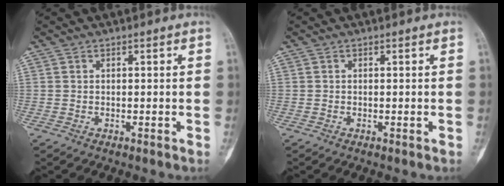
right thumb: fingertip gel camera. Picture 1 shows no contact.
{"total": 0.0}